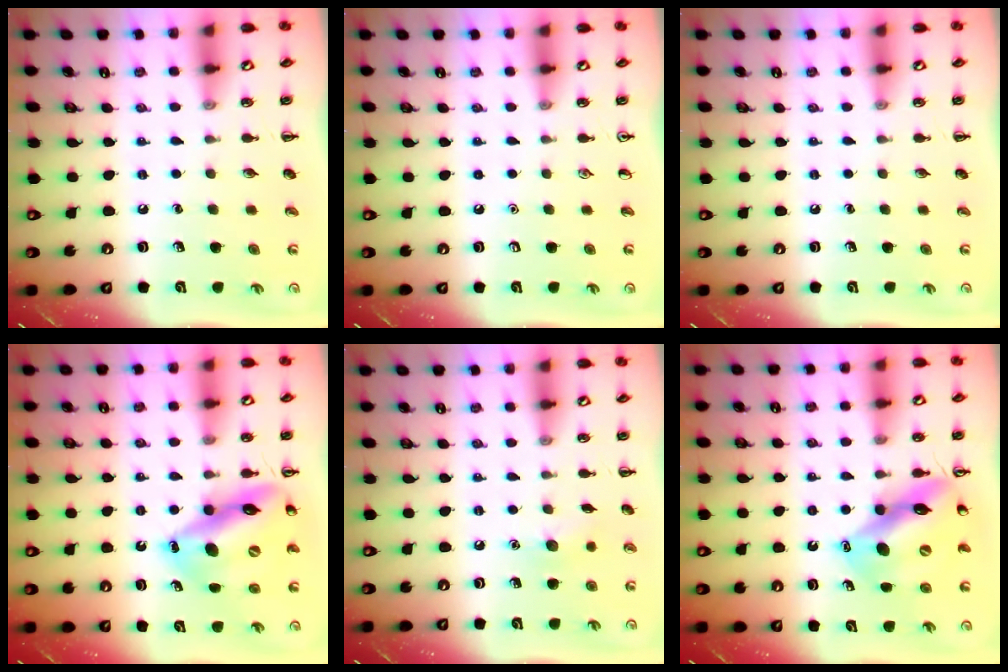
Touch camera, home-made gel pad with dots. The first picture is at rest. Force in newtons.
{"total": 0.0}
{"total": 0.0}
{"total": 16.3, "press": 15.7, "slide": 4.3}
{"total": 6.1, "press": 6.0, "slide": 1.3}
{"total": 13.5, "press": 13.0, "slide": 3.8}